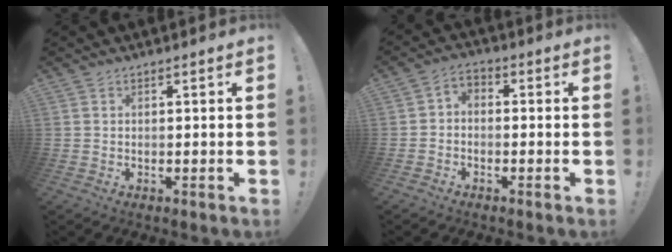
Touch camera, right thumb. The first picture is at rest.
{"total": 3.2, "force": [-2.2, 1.8, 1.5], "torque": [-0.028, 0.008, -0.041]}